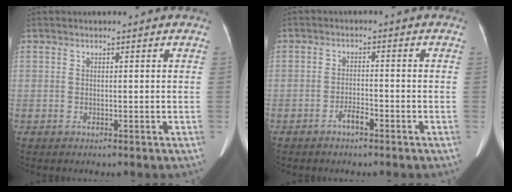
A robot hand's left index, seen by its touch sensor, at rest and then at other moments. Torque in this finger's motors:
{"motor_torque": [0.40, 0.33, 0.07, 0.03]}